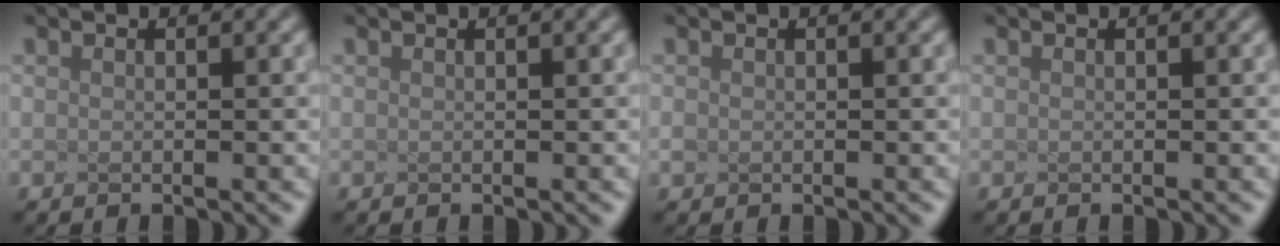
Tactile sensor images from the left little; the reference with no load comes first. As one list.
[{"total": 0.7, "force": [0.5, 0.3, 0.4], "torque": [-0.004, 0.011, 0.003]}, {"total": 0.8, "force": [-0.4, -0.4, -0.5], "torque": [-0.001, -0.008, 0.003]}, {"total": 0.0}]